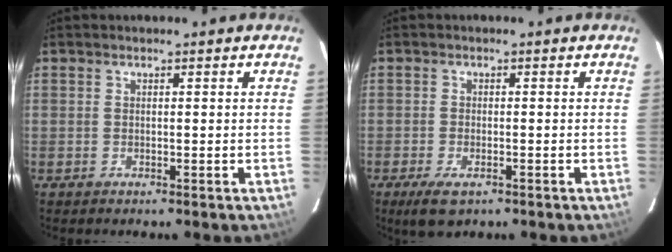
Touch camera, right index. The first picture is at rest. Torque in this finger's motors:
{"motor_torque": [0.40, -0.36, 0.22, 0.03]}